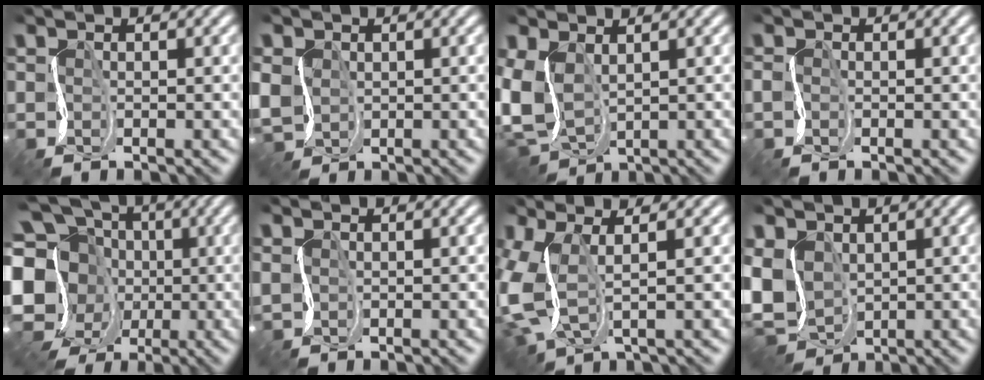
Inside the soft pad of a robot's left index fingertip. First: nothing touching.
{"total": 2.6, "force": [0.2, 2.4, 1.0], "torque": [-0.039, -0.001, -0.001]}
{"total": 6.0, "force": [0.2, 3.6, 4.8], "torque": [-0.134, 0.000, -0.001]}
{"total": 0.8, "force": [-0.6, 0.4, 0.4], "torque": [-0.012, -0.002, -0.015]}
{"total": 15.3, "force": [-2.8, 13.3, 7.0], "torque": [-0.167, 0.015, -0.079]}
{"total": 0.5, "force": [0.2, 0.4, 0.2], "torque": [-0.005, 0.000, 0.002]}
{"total": 6.3, "force": [-0.3, 2.9, 5.6], "torque": [-0.151, -0.005, -0.014]}
{"total": 6.5, "force": [-0.5, 4.7, 4.4], "torque": [-0.116, -0.003, -0.023]}